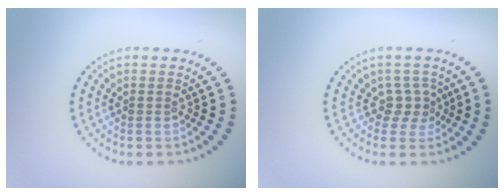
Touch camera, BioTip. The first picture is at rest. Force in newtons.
{"total": 2.1, "press": 1.5, "slide": 1.4}